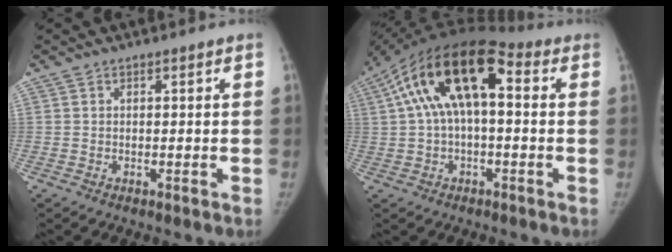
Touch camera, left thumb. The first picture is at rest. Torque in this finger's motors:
{"motor_torque": [1.53, 1.43, 2.58, -0.18, 0.51]}